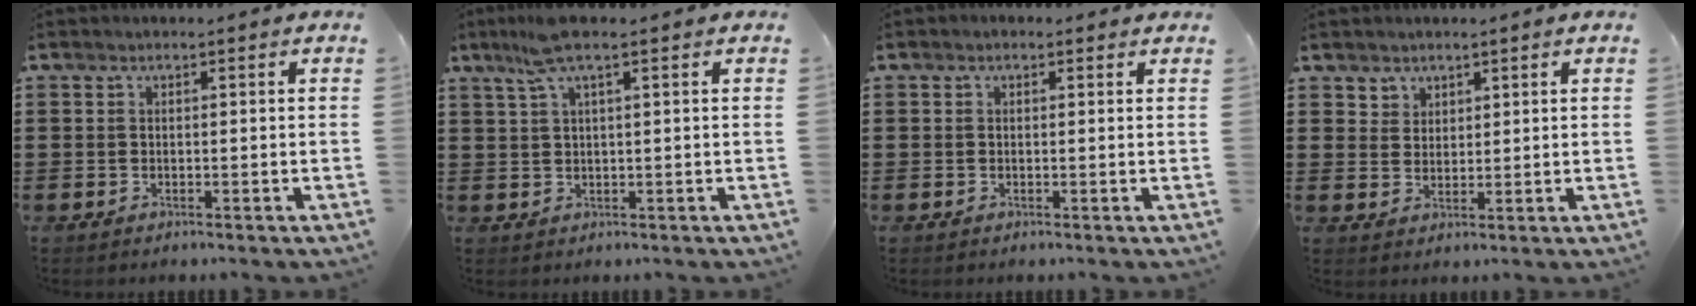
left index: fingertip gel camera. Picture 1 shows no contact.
{"total": 4.9, "force": [2.7, 0.6, 4.0], "torque": [-0.085, 0.005, 0.049]}
{"total": 0.6, "force": [0.0, 0.6, 0.3], "torque": [-0.007, 0.005, 0.000]}
{"total": 2.5, "force": [1.8, 1.7, -0.1], "torque": [-0.007, 0.006, 0.035]}